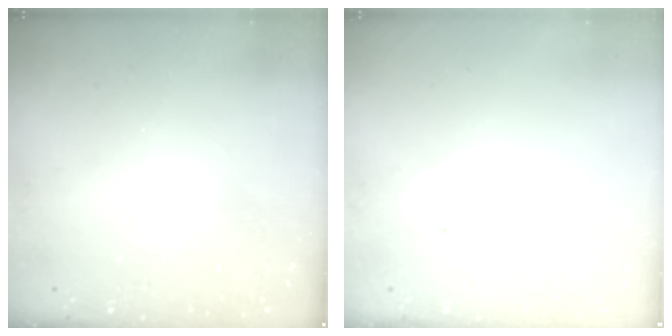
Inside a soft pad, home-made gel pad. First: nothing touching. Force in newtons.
{"total": 1.7, "press": 1.2, "slide": 1.1}